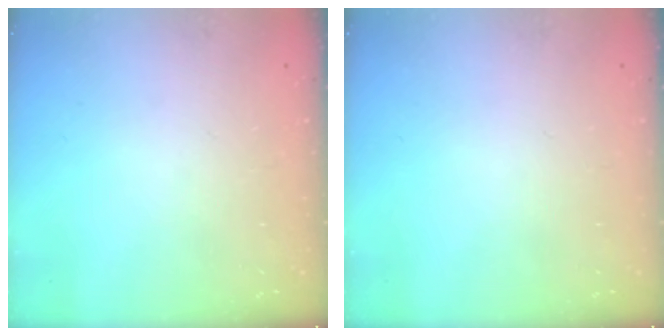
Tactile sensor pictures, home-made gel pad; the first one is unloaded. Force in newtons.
{"total": 0.0}